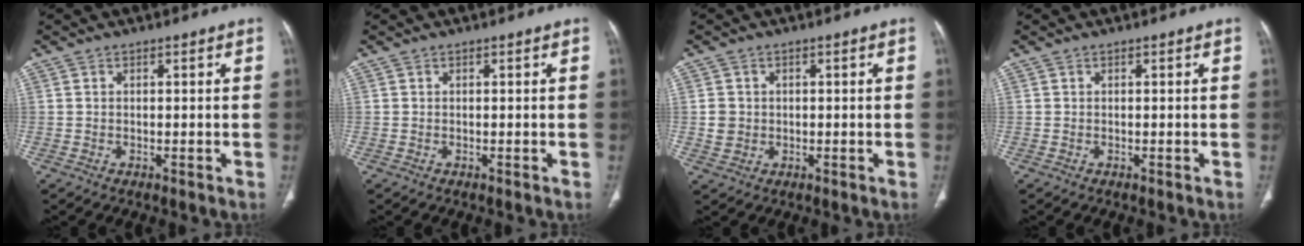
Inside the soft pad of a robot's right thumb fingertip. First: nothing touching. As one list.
[{"total": 0.0}, {"total": 3.2, "force": [0.0, 3.0, 1.2], "torque": [-0.010, 0.004, 0.006]}, {"total": 0.0}]